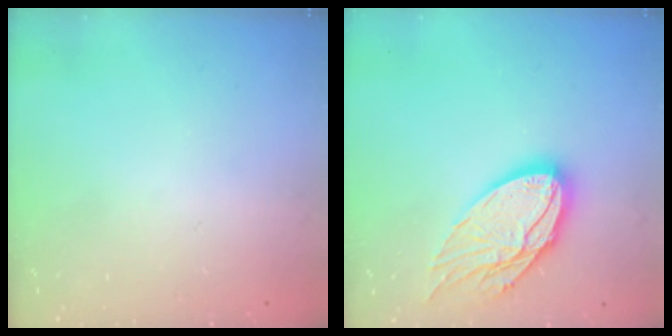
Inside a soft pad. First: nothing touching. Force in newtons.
{"total": 16.3, "press": 16.2, "slide": 1.4}